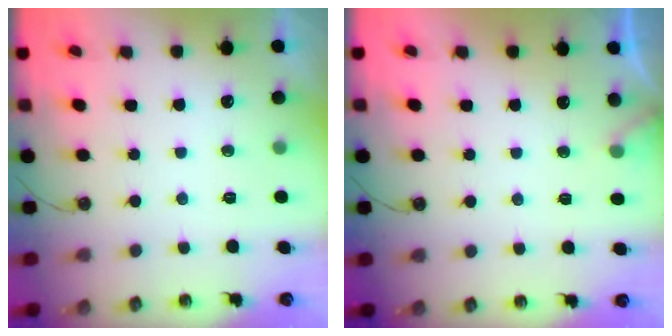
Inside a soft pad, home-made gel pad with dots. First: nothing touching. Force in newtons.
{"total": 4.5, "press": 4.5, "slide": 0.4}